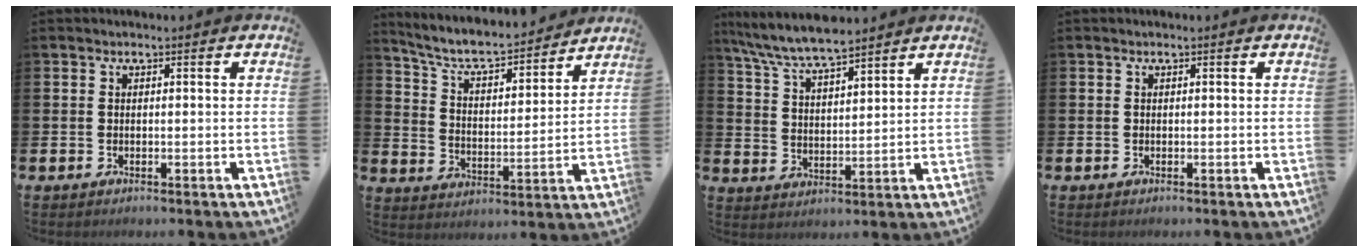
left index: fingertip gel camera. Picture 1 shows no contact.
{"total": 7.1, "force": [6.5, 1.5, 2.5], "torque": [-0.076, -0.053, 0.106]}
{"total": 6.9, "force": [6.6, 0.7, 2.1], "torque": [-0.068, -0.030, 0.118]}
{"total": 0.0}